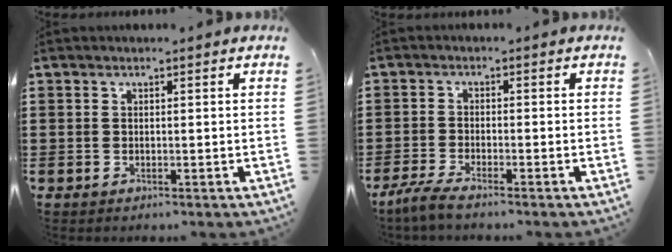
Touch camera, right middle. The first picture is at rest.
{"total": 3.0, "force": [-2.6, -0.1, 1.5], "torque": [-0.041, -0.009, -0.052]}